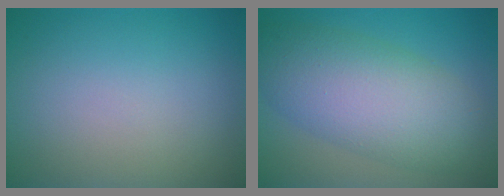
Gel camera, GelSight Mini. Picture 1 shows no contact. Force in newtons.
{"total": 8.6, "press": 8.6, "slide": 0.4}